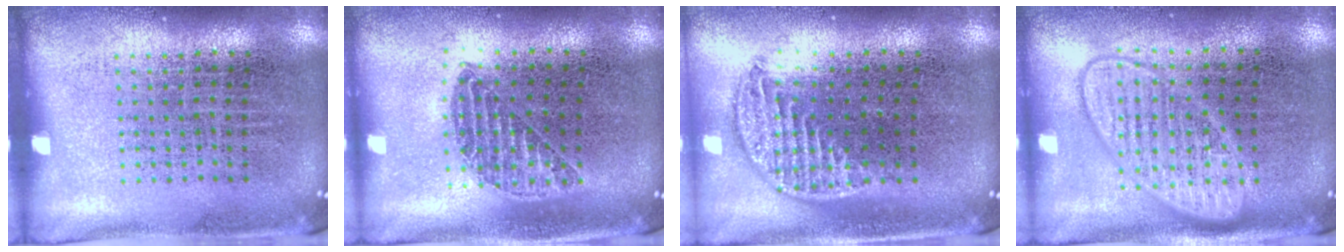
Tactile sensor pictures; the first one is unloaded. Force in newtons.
{"total": 1.1, "press": 1.0, "slide": 0.5}
{"total": 1.2, "press": 1.1, "slide": 0.5}
{"total": 2.7, "press": 2.7, "slide": 0.4}